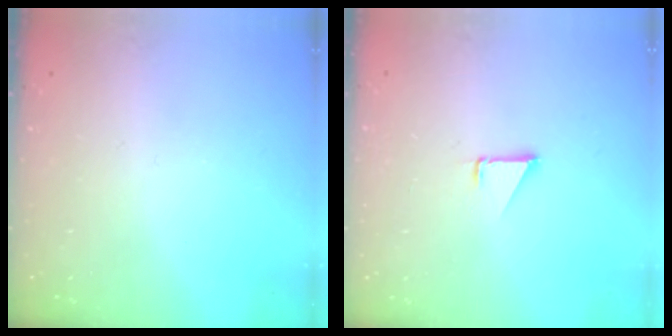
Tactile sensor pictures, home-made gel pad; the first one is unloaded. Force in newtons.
{"total": 1.4, "press": 1.3, "slide": 0.1}